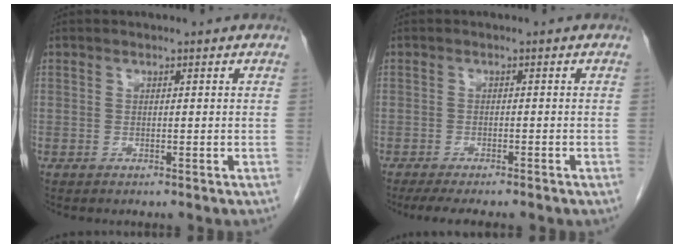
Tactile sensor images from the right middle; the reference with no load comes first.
{"total": 7.8, "force": [-6.4, 1.4, 4.3], "torque": [-0.057, -0.011, -0.088]}